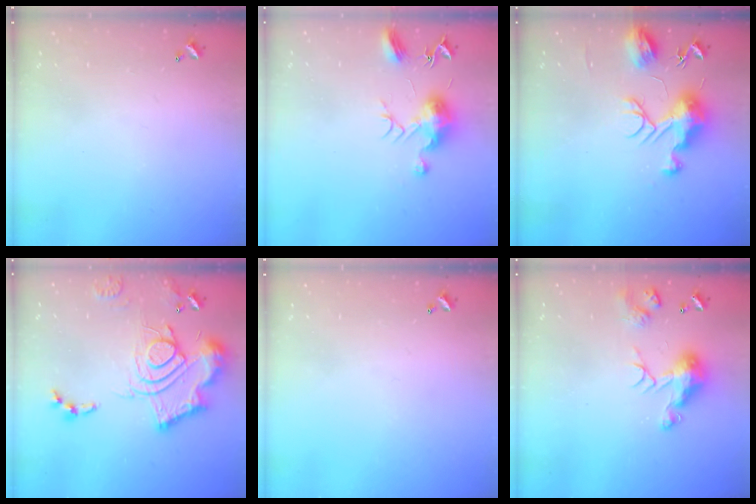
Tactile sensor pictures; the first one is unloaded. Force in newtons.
{"total": 9.8, "press": 9.8, "slide": 0.7}
{"total": 12.5, "press": 12.5, "slide": 0.5}
{"total": 19.5, "press": 19.4, "slide": 2.0}
{"total": 0.0}
{"total": 8.2, "press": 8.1, "slide": 0.9}